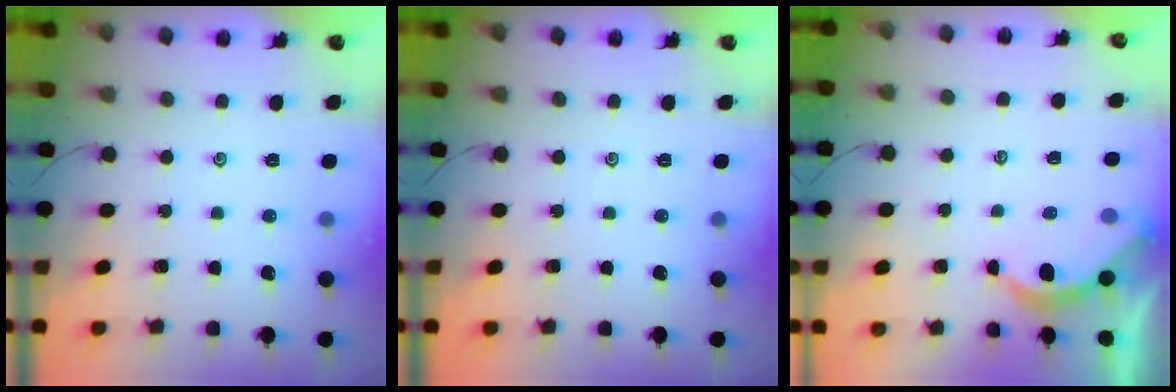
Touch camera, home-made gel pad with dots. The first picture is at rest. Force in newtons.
{"total": 0.0}
{"total": 2.9, "press": 2.9, "slide": 0.2}